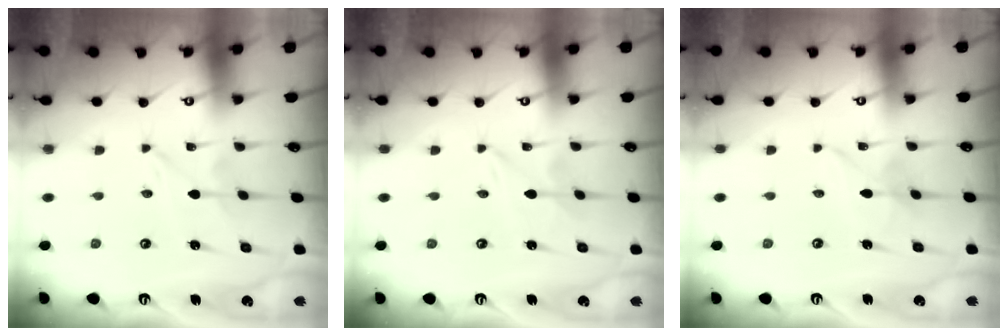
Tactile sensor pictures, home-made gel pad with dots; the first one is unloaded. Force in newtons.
{"total": 0.0}
{"total": 1.7, "press": 1.6, "slide": 0.1}